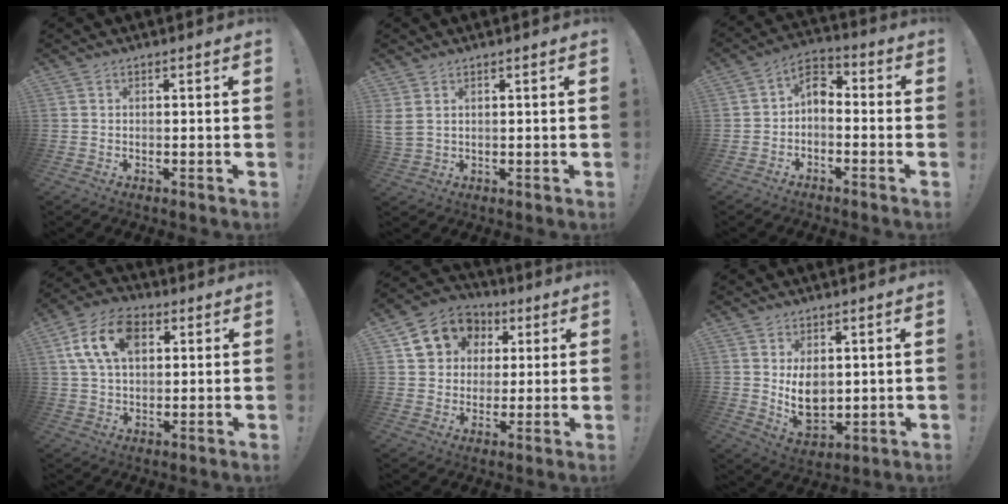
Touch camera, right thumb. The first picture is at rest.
{"total": 3.4, "force": [1.6, 1.7, 2.4], "torque": [-0.060, -0.003, 0.032]}
{"total": 5.8, "force": [-1.6, 4.4, 3.6], "torque": [-0.065, 0.016, -0.028]}
{"total": 14.0, "force": [4.8, 9.2, 9.5], "torque": [-0.177, 0.002, 0.092]}
{"total": 12.3, "force": [4.5, 10.5, 4.4], "torque": [-0.058, -0.017, 0.092]}
{"total": 8.6, "force": [1.6, 6.1, 5.8], "torque": [-0.083, -0.026, 0.031]}